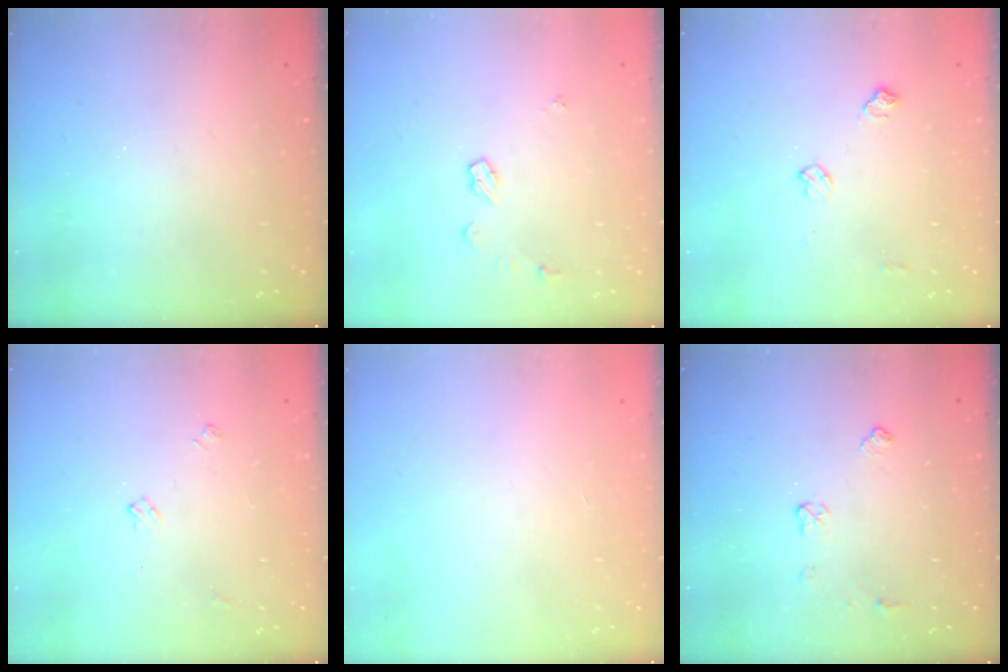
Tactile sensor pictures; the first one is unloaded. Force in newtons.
{"total": 5.8, "press": 5.8, "slide": 0.5}
{"total": 6.4, "press": 6.3, "slide": 0.9}
{"total": 4.3, "press": 4.2, "slide": 0.7}
{"total": 0.0}
{"total": 4.6, "press": 4.6, "slide": 0.7}